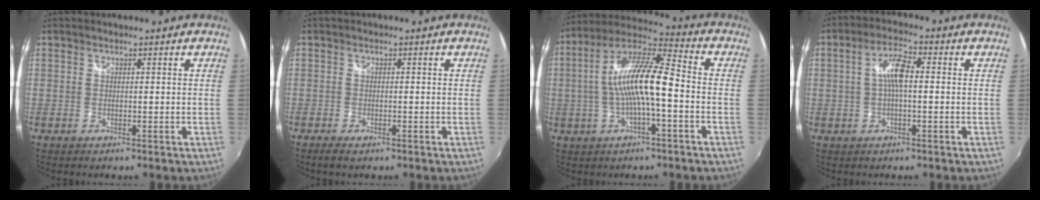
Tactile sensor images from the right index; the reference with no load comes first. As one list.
[{"total": 2.6, "force": [-1.8, 0.9, 1.7], "torque": [-0.038, -0.010, -0.032]}, {"total": 13.8, "force": [-1.6, 3.1, 13.3], "torque": [-0.253, 0.018, -0.031]}, {"total": 5.7, "force": [0.1, 1.5, 5.5], "torque": [-0.107, 0.013, 0.003]}]